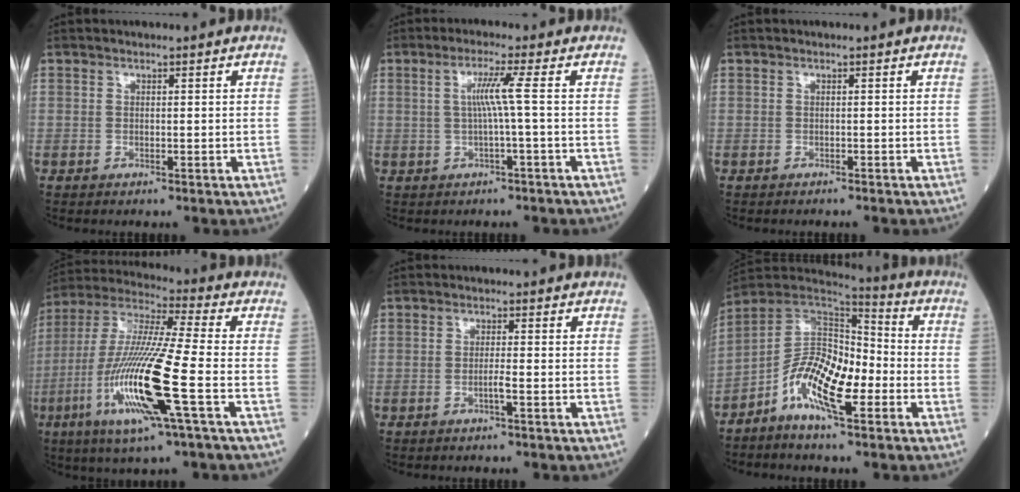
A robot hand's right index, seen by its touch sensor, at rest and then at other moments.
{"total": 3.9, "force": [0.2, -1.2, 3.7], "torque": [-0.074, 0.003, 0.006]}
{"total": 1.3, "force": [-1.2, -0.1, 0.6], "torque": [-0.008, 0.001, -0.012]}
{"total": 18.6, "force": [-5.9, 0.5, 17.7], "torque": [-0.380, -0.023, -0.115]}
{"total": 1.4, "force": [-0.6, -0.3, 1.2], "torque": [-0.026, 0.000, -0.012]}
{"total": 11.7, "force": [-4.6, 3.6, 10.2], "torque": [-0.190, 0.013, -0.089]}